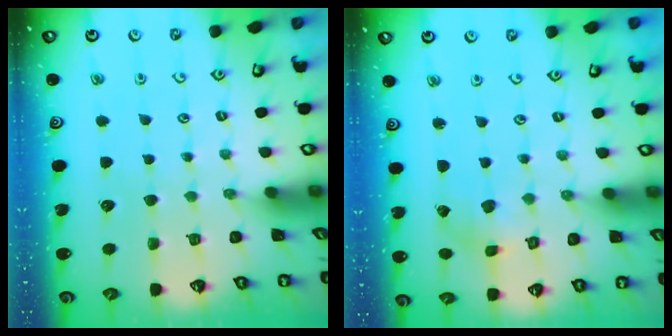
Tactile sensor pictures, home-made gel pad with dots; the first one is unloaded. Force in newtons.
{"total": 1.5, "press": 1.4, "slide": 0.2}